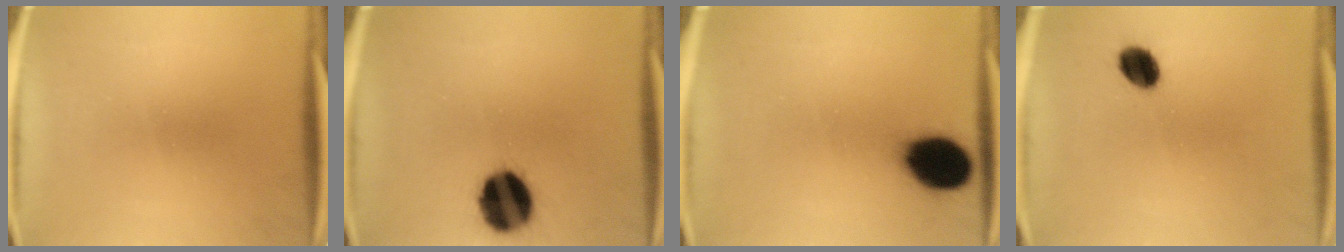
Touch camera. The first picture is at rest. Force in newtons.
{"total": 14.7}
{"total": 13.2}
{"total": 6.5}